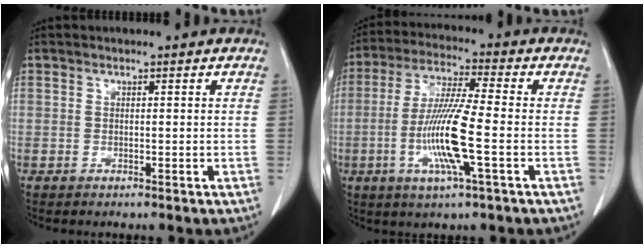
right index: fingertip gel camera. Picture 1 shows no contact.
{"total": 12.0, "force": [-2.9, 0.4, 11.6], "torque": [-0.233, -0.012, -0.060]}